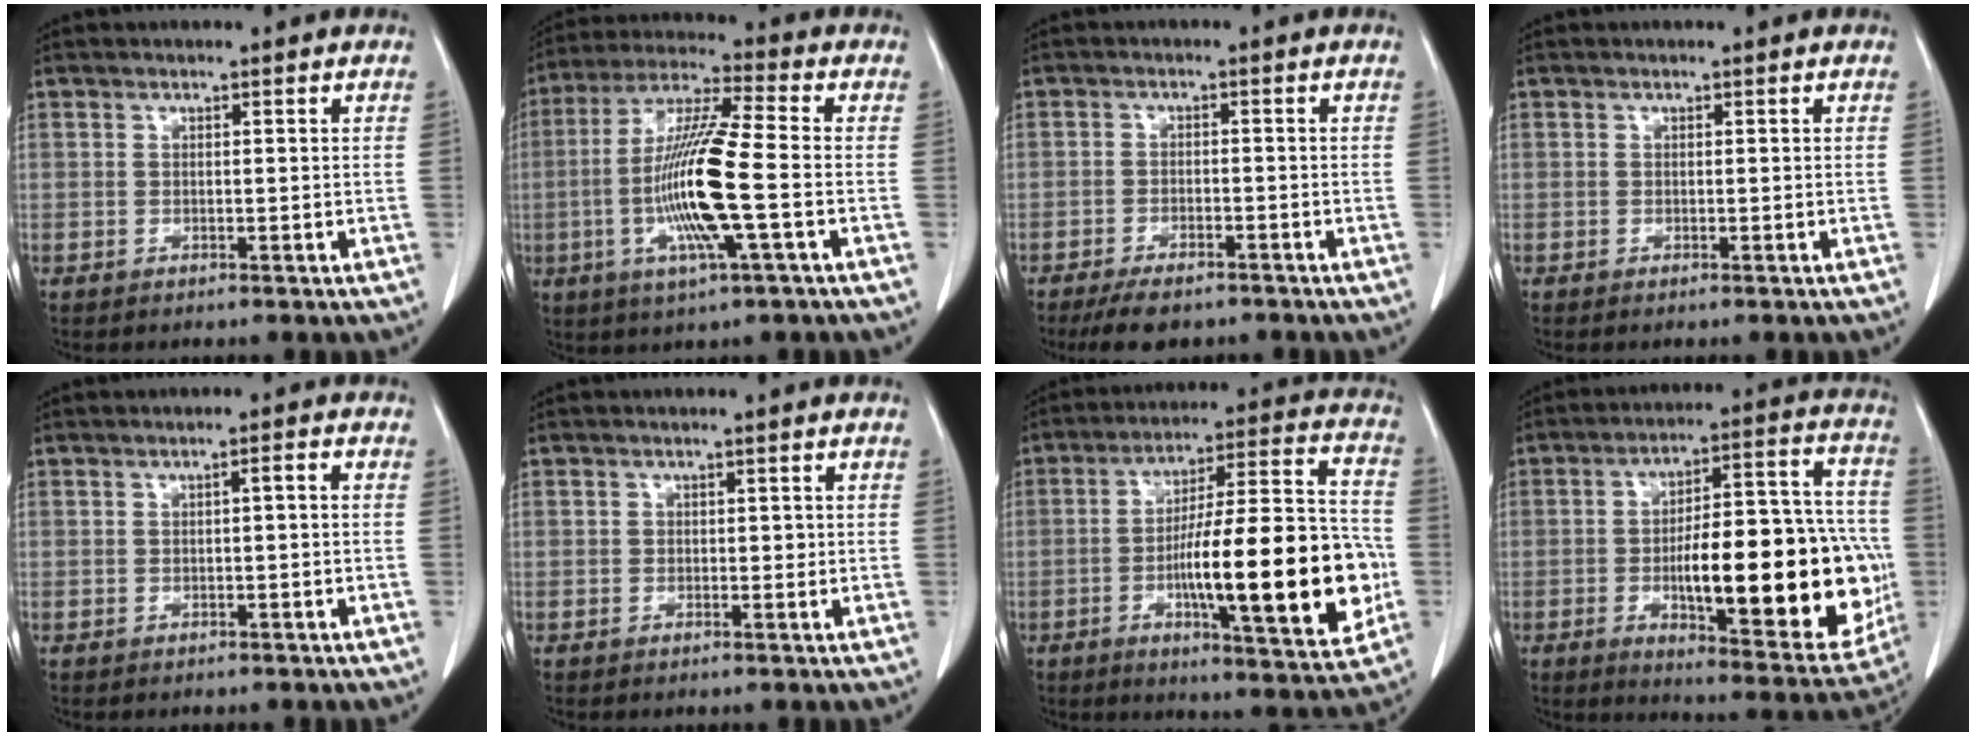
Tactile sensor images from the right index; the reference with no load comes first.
{"total": 14.7, "force": [-2.9, 0.6, 14.4], "torque": [-0.292, -0.009, -0.061]}
{"total": 6.4, "force": [-5.2, 2.0, 3.1], "torque": [-0.048, -0.008, -0.081]}
{"total": 0.0}
{"total": 1.2, "force": [-0.1, 0.2, 1.2], "torque": [-0.017, 0.004, 0.000]}
{"total": 1.1, "force": [0.0, 0.8, 0.8], "torque": [-0.010, 0.004, 0.000]}
{"total": 23.4, "force": [-4.9, 3.7, 22.6], "torque": [-0.314, 0.012, -0.068]}
{"total": 26.6, "force": [-4.4, 7.5, 25.2], "torque": [-0.304, 0.020, -0.047]}